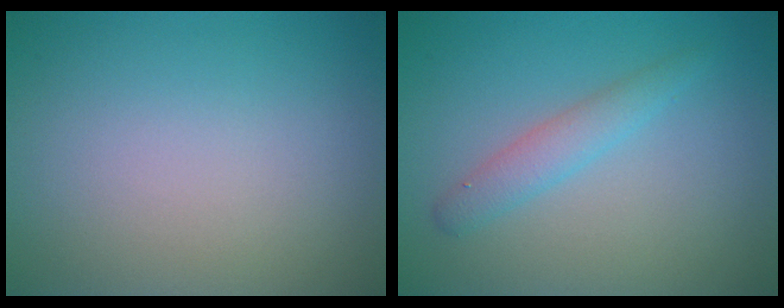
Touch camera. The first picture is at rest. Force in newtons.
{"total": 1.3, "press": 1.3, "slide": 0.2}